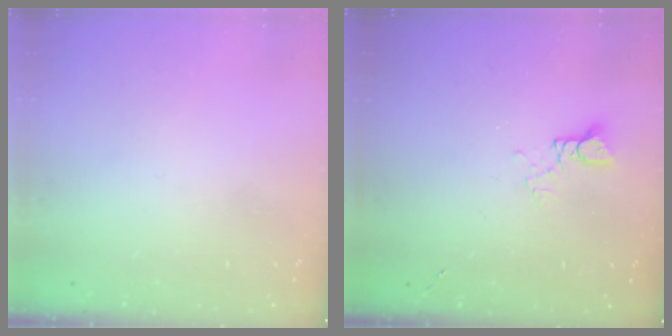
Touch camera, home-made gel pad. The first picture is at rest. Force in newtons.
{"total": 2.7, "press": 2.6, "slide": 0.2}